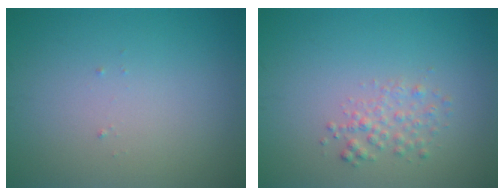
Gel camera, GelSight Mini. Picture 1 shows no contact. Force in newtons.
{"total": 1.7, "press": 1.7, "slide": 0.1}